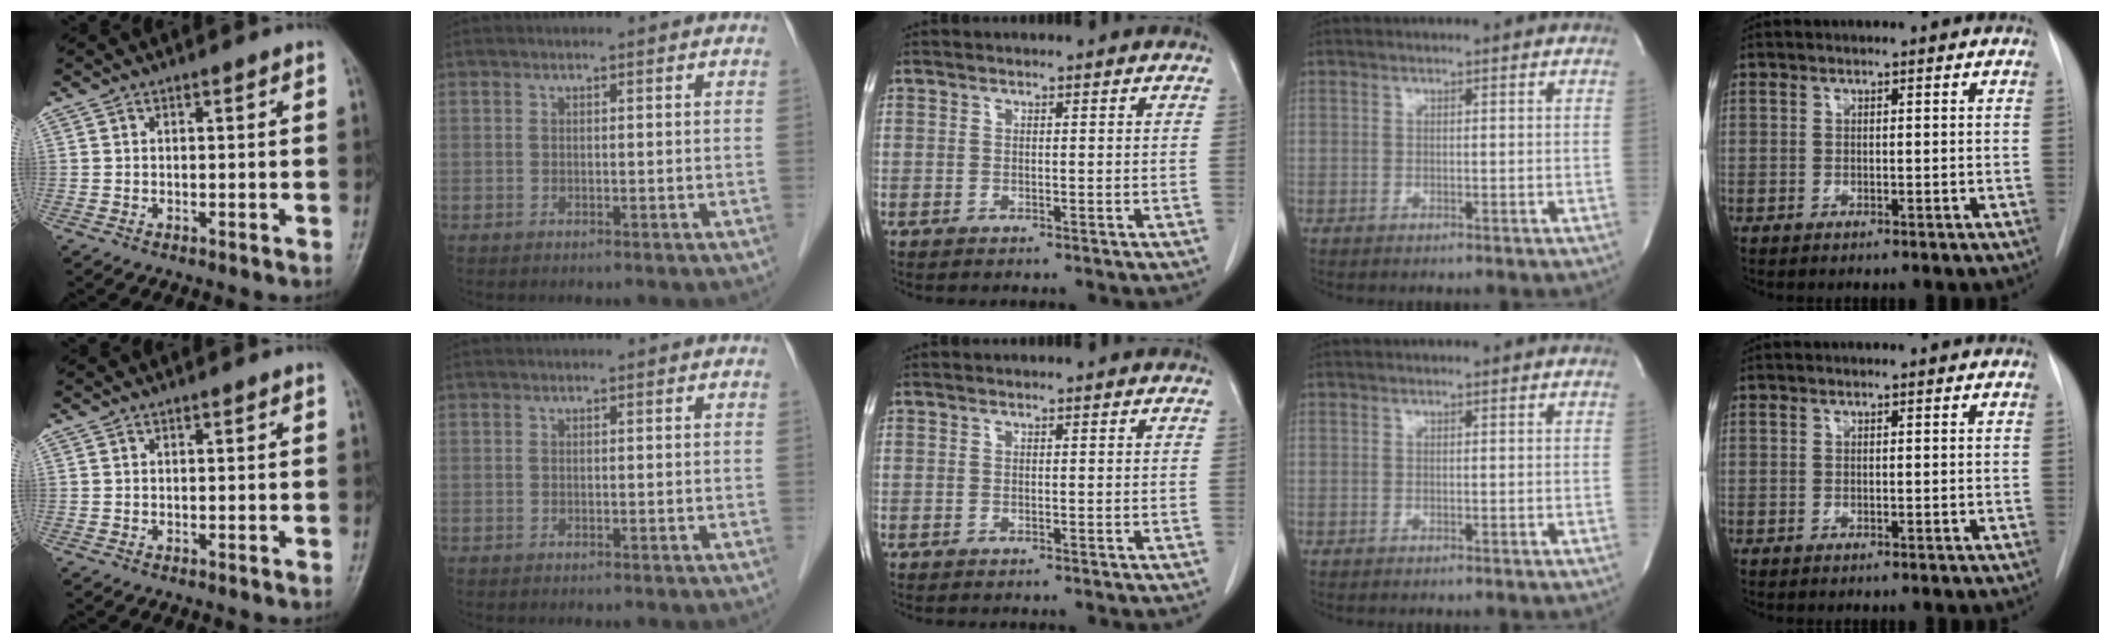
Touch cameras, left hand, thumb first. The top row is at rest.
{}